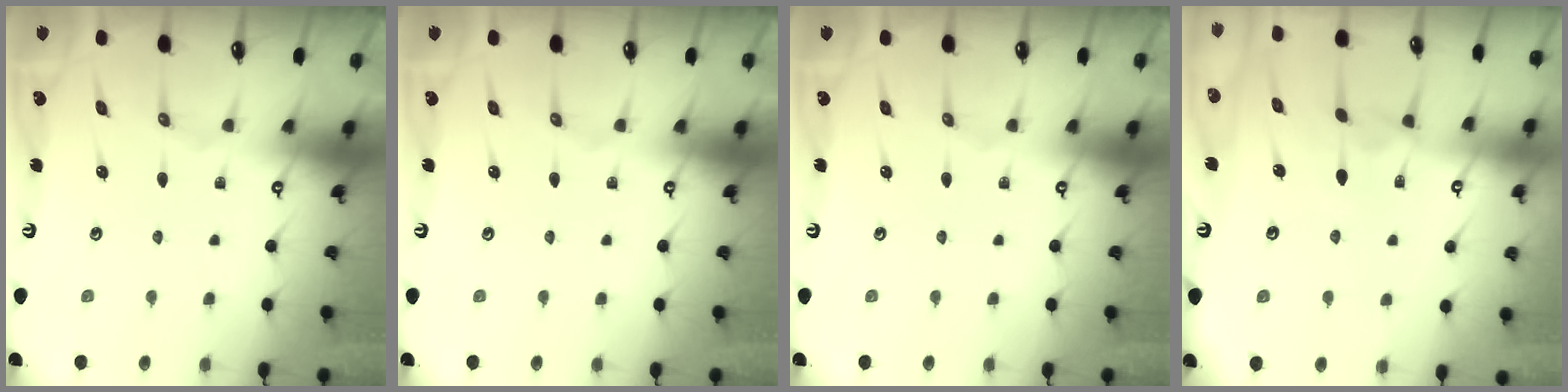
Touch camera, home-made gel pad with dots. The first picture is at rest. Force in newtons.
{"total": 0.0}
{"total": 0.0}
{"total": 2.0, "press": 2.0, "slide": 0.5}